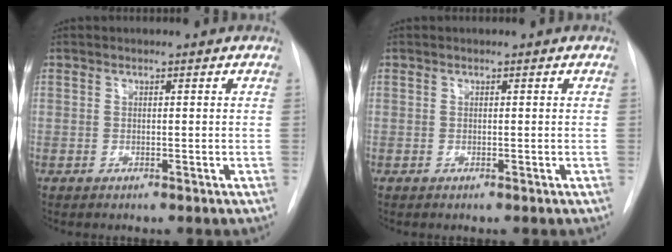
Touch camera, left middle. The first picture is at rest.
{"total": 0.0}